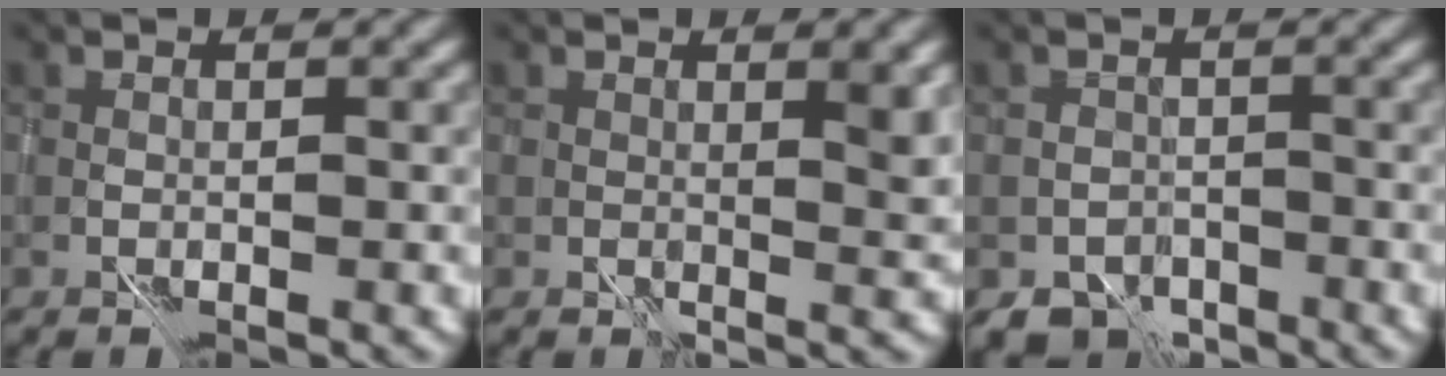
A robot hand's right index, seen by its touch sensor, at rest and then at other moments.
{"total": 2.7, "force": [1.8, 0.1, 2.0], "torque": [-0.024, 0.002, 0.033]}
{"total": 2.8, "force": [-1.8, 2.0, 0.7], "torque": [0.005, 0.002, -0.031]}